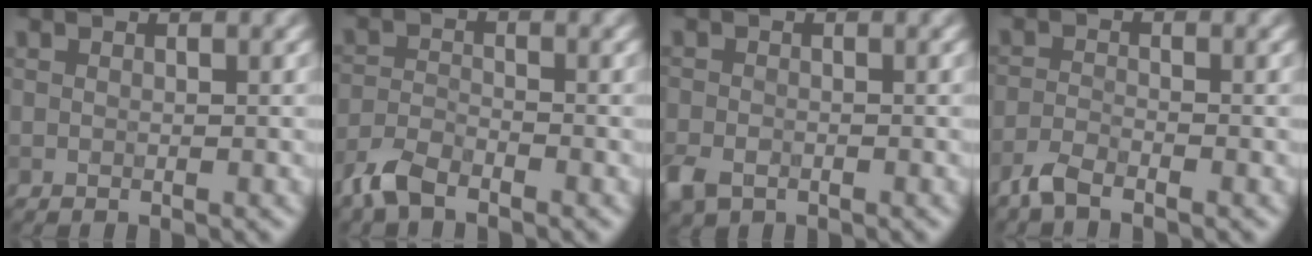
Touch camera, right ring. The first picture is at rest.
{"total": 3.1, "force": [-2.5, 1.0, 1.4], "torque": [-0.031, -0.002, -0.061]}
{"total": 2.7, "force": [-1.6, 1.8, 1.3], "torque": [-0.030, -0.007, -0.038]}
{"total": 2.2, "force": [-1.9, 0.4, 1.1], "torque": [-0.026, -0.004, -0.046]}